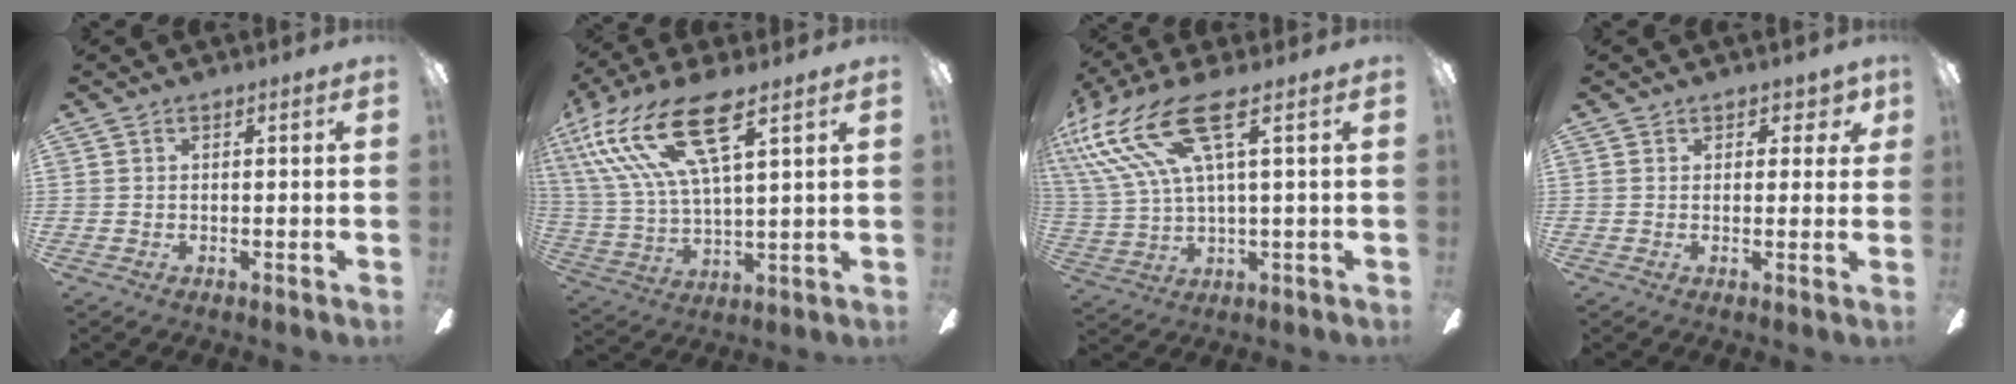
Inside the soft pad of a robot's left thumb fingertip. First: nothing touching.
{"total": 19.9, "force": [10.9, 6.4, 15.3], "torque": [-0.309, -0.042, 0.184]}
{"total": 16.6, "force": [7.9, 5.3, 13.6], "torque": [-0.288, -0.015, 0.137]}
{"total": 3.4, "force": [1.9, 2.2, 1.9], "torque": [-0.016, 0.000, 0.031]}